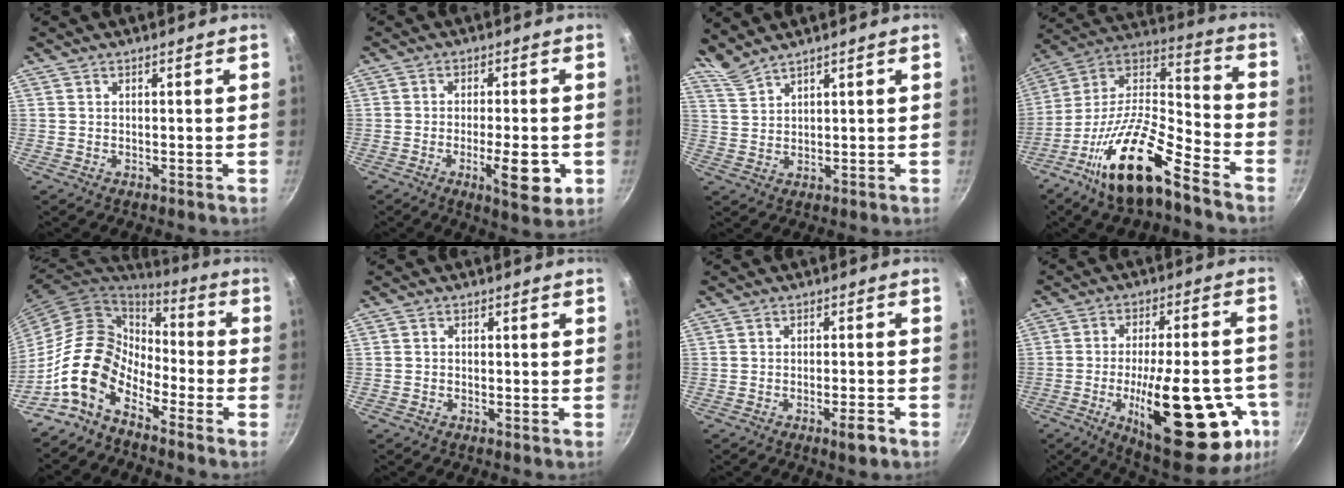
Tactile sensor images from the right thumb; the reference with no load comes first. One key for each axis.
{"total": 9.4, "fx": -2.8, "fy": 2.9, "fz": 8.5, "tx": -0.115, "ty": 0.004, "tz": -0.037}
{"total": 3.8, "fx": 3.6, "fy": 0.1, "fz": 1.2, "tx": -0.032, "ty": -0.015, "tz": 0.083}
{"total": 21.6, "fx": -12.4, "fy": 7.3, "fz": 16.1, "tx": -0.272, "ty": 0.078, "tz": -0.242}
{"total": 13.2, "fx": -7.7, "fy": 7.9, "fz": 7.1, "tx": -0.096, "ty": 0.066, "tz": -0.172}
{"total": 0.7, "fx": -0.4, "fy": 0.5, "fz": 0.3, "tx": -0.007, "ty": 0.004, "tz": -0.011}
{"total": 3.6, "fx": -2.1, "fy": 0.7, "fz": 2.9, "tx": -0.044, "ty": 0.015, "tz": -0.031}
{"total": 28.7, "fx": -9.5, "fy": 11.4, "fz": 24.6, "tx": -0.308, "ty": 0.020, "tz": -0.125}